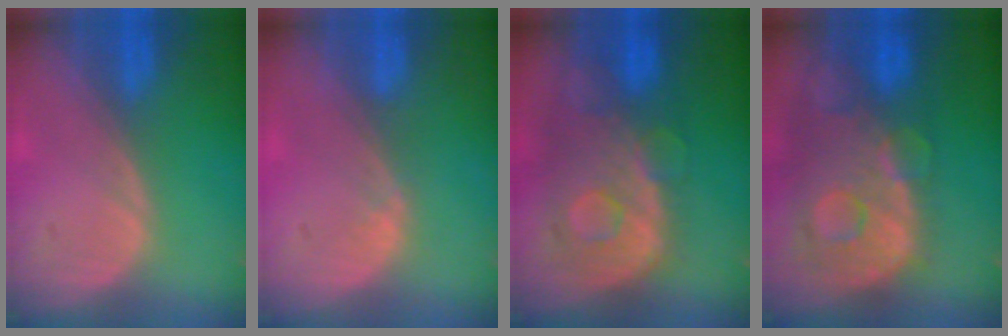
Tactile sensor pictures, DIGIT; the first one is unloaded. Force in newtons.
{"total": 1.0, "press": 0.8, "slide": 0.6}
{"total": 11.1, "press": 9.7, "slide": 5.4}
{"total": 13.7, "press": 11.2, "slide": 7.8}